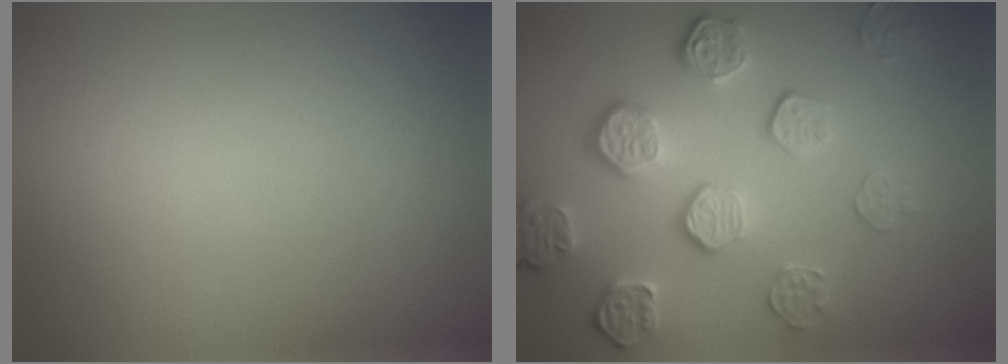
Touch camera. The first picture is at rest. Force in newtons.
{"total": 5.4, "press": 3.9, "slide": 3.7}